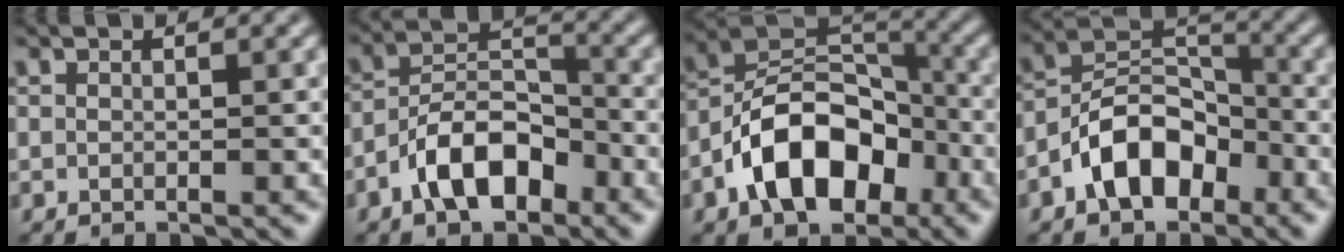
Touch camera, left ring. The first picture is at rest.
{"total": 6.4, "force": [-3.6, 3.2, 4.2], "torque": [-0.064, 0.012, -0.071]}
{"total": 9.8, "force": [-4.4, 5.9, 6.4], "torque": [-0.107, 0.014, -0.086]}
{"total": 6.8, "force": [-3.6, 4.1, 4.1], "torque": [-0.063, 0.010, -0.074]}